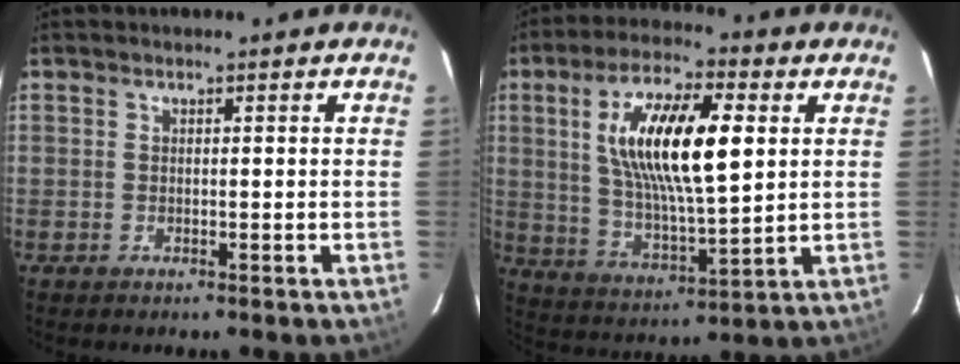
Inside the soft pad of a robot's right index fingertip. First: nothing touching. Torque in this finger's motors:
{"motor_torque": [1.56, 0.58, 1.05, 0.21]}